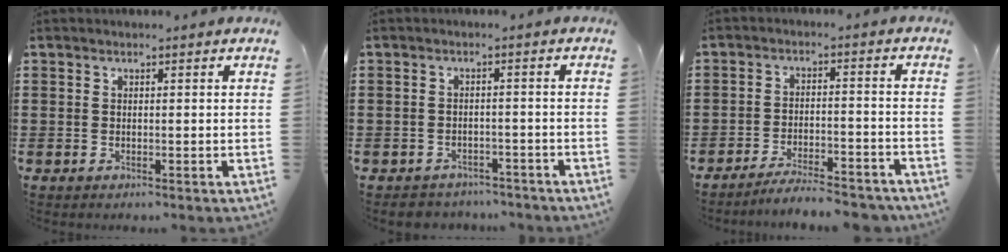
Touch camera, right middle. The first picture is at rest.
{"total": 2.1, "force": [-2.0, 0.6, -0.2], "torque": [-0.004, 0.001, -0.046]}
{"total": 5.5, "force": [-5.1, 0.3, 1.8], "torque": [-0.036, -0.003, -0.101]}